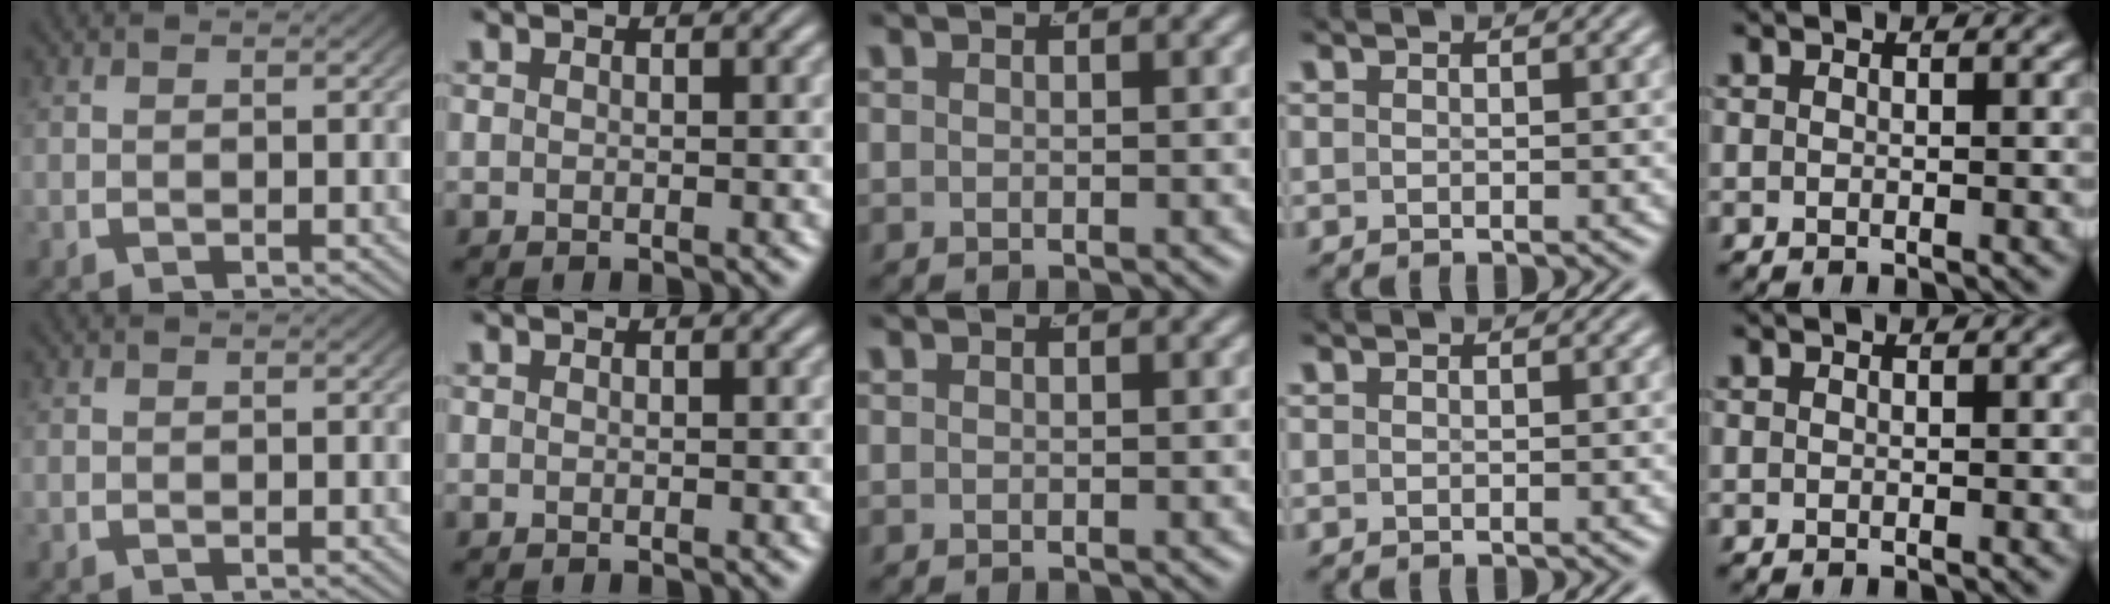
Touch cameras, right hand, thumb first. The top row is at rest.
{}